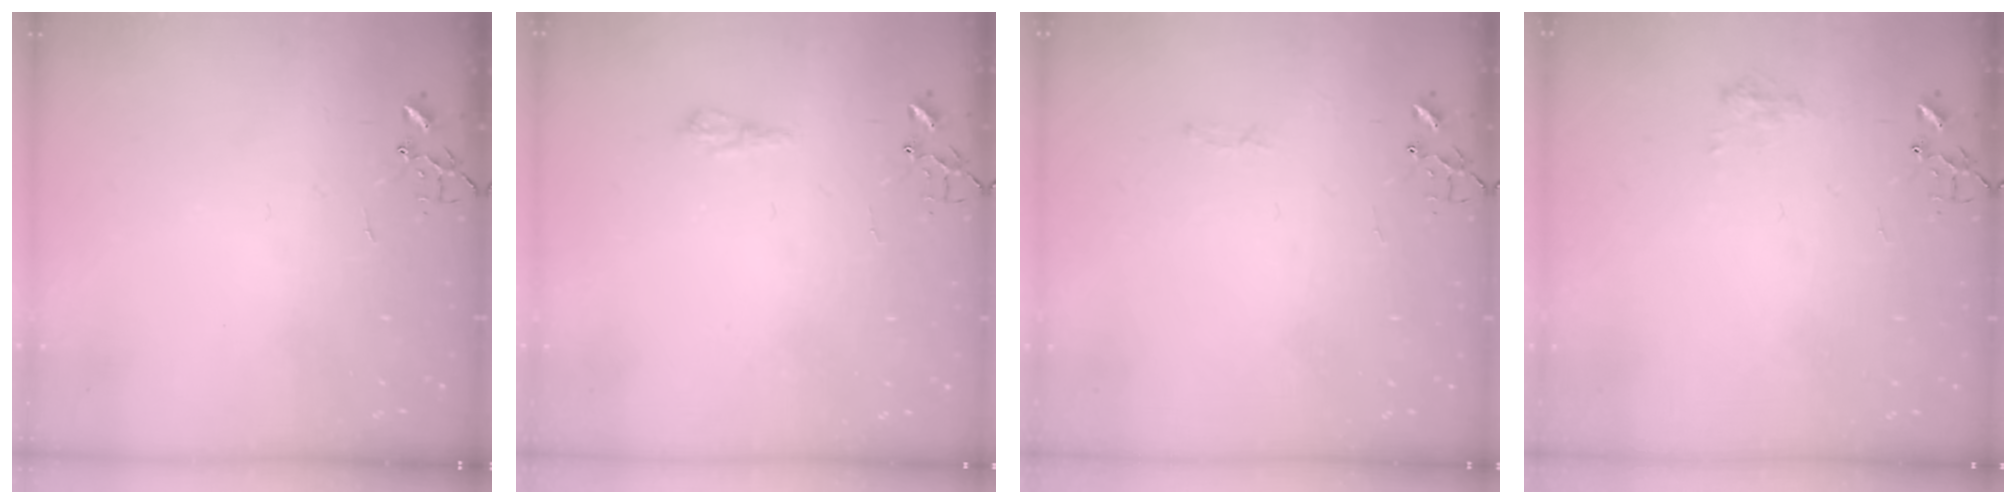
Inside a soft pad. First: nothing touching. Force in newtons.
{"total": 6.1, "press": 6.1, "slide": 0.7}
{"total": 2.8, "press": 2.8, "slide": 0.4}
{"total": 7.8, "press": 7.8, "slide": 0.7}